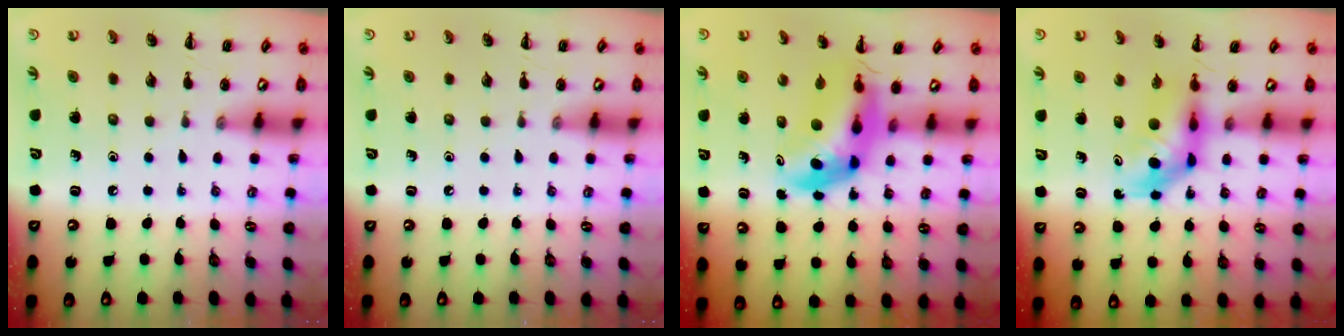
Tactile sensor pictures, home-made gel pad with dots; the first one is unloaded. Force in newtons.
{"total": 0.0}
{"total": 6.0, "press": 5.7, "slide": 1.8}
{"total": 5.2, "press": 5.1, "slide": 0.8}